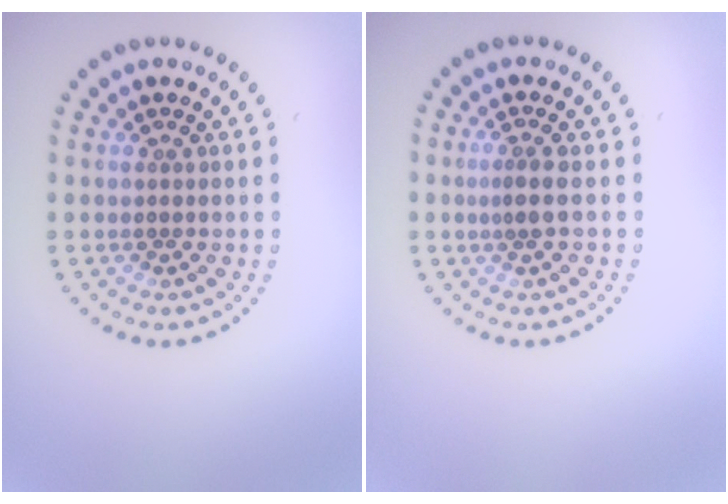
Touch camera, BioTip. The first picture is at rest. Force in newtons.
{"total": 1.5, "press": 0.9, "slide": 1.1}